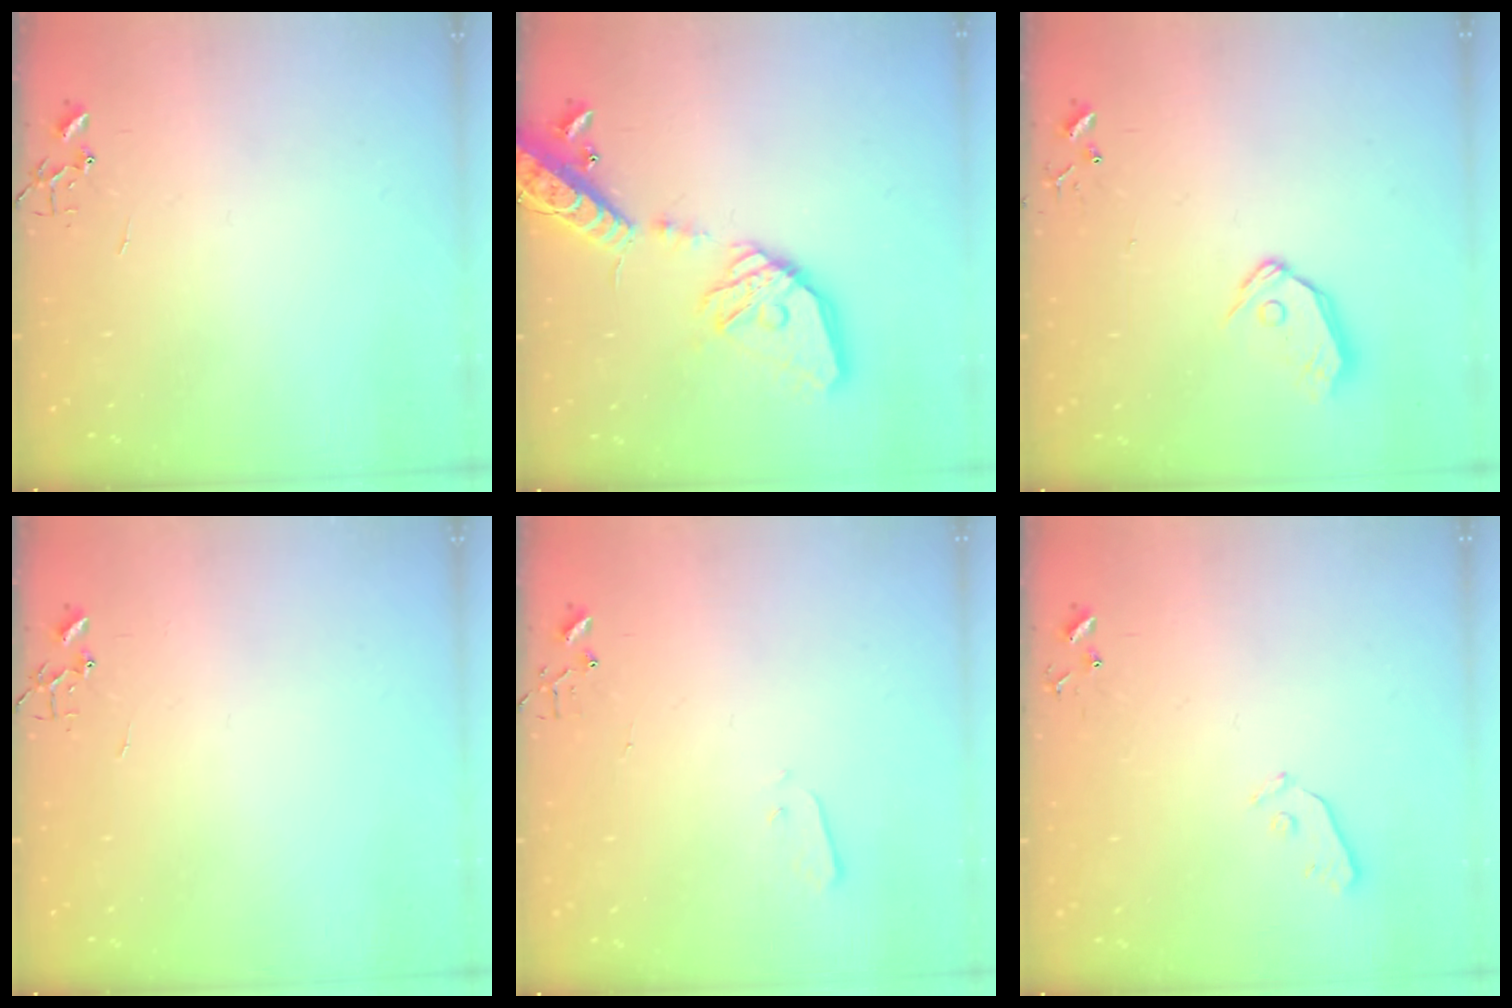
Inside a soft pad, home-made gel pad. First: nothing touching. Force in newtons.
{"total": 21.3, "press": 20.9, "slide": 3.7}
{"total": 9.3, "press": 9.2, "slide": 1.2}
{"total": 0.0}
{"total": 1.9, "press": 1.9, "slide": 0.4}
{"total": 4.0, "press": 4.0, "slide": 0.5}